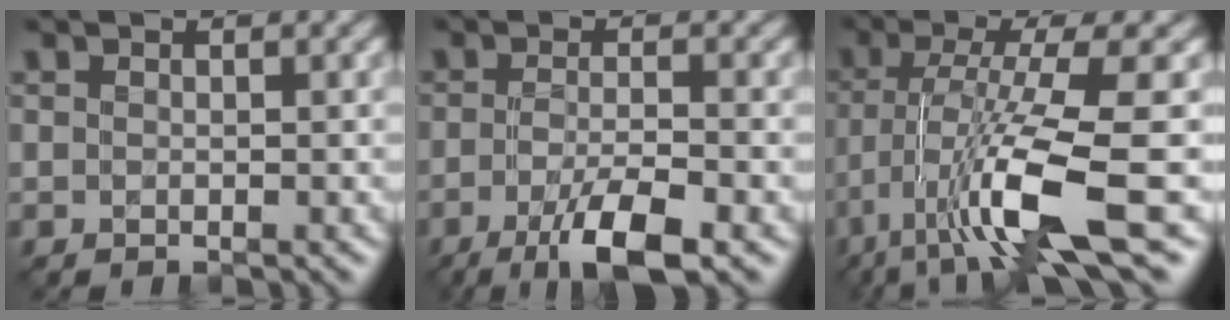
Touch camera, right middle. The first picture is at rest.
{"total": 5.3, "force": [-3.0, 0.9, 4.3], "torque": [-0.070, -0.005, -0.050]}
{"total": 9.8, "force": [-4.6, 1.2, 8.5], "torque": [-0.143, -0.007, -0.079]}